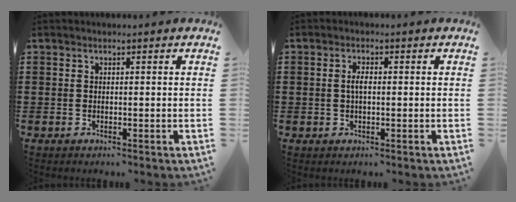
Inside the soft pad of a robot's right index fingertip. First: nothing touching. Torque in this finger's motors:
{"motor_torque": [0.35, -0.21, 0.22, 0.07]}